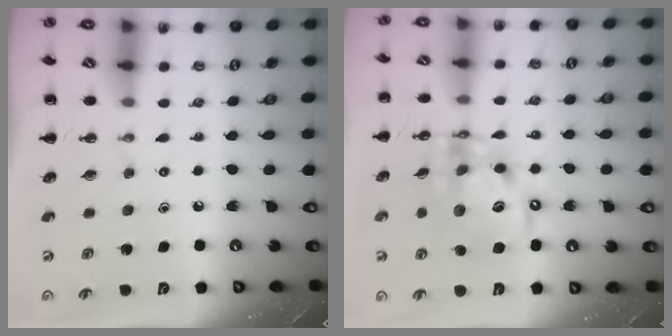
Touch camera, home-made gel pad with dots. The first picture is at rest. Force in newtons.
{"total": 15.3, "press": 14.8, "slide": 3.7}